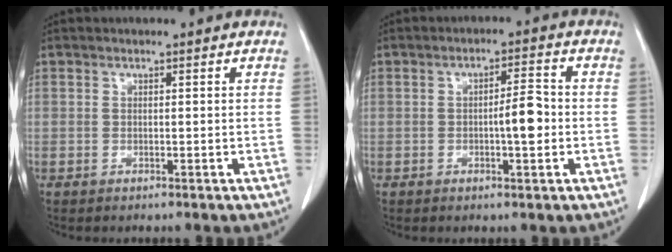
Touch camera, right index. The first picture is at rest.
{"total": 4.6, "force": [-0.7, 0.8, 4.5], "torque": [-0.071, 0.005, -0.010]}